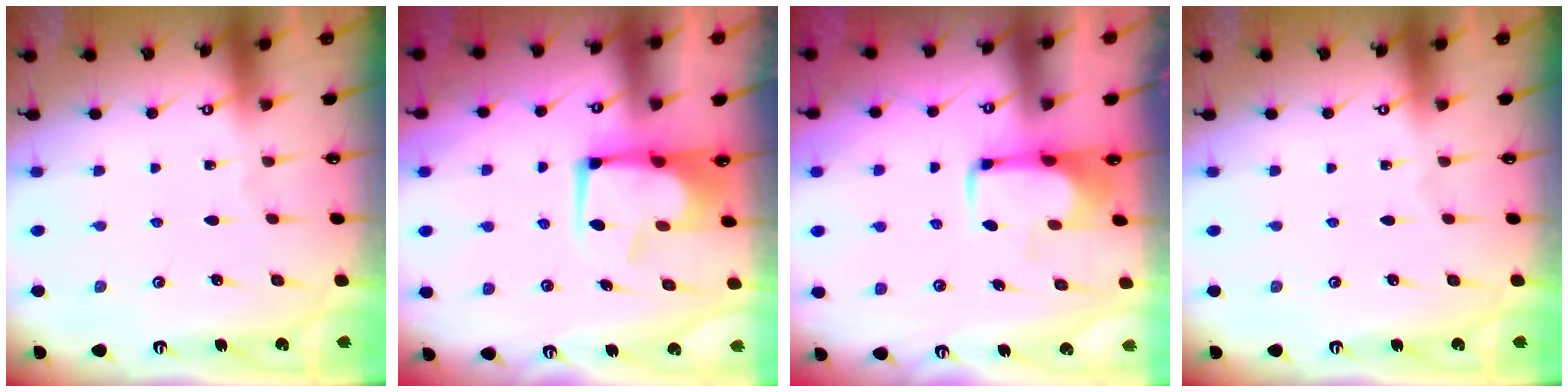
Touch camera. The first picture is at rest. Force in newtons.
{"total": 2.9, "press": 2.8, "slide": 0.8}
{"total": 1.7, "press": 1.7, "slide": 0.4}
{"total": 0.0}